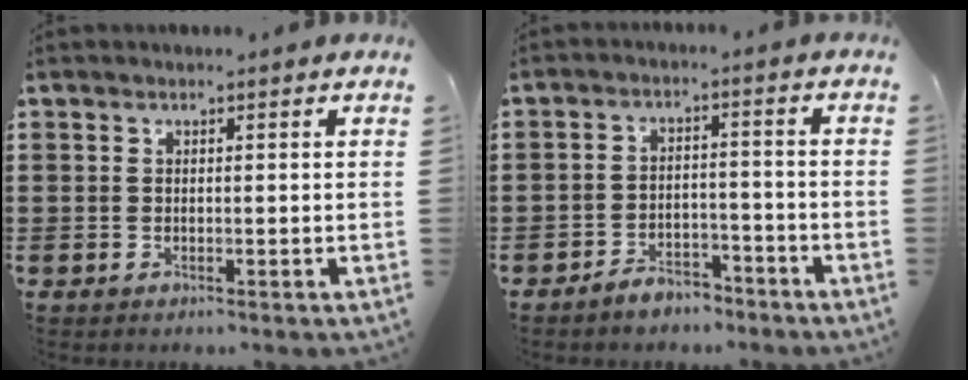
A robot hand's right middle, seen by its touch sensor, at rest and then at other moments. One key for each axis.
{"total": 4.0, "fx": -3.8, "fy": 1.0, "fz": 0.5, "tx": -0.011, "ty": 0.009, "tz": -0.077}